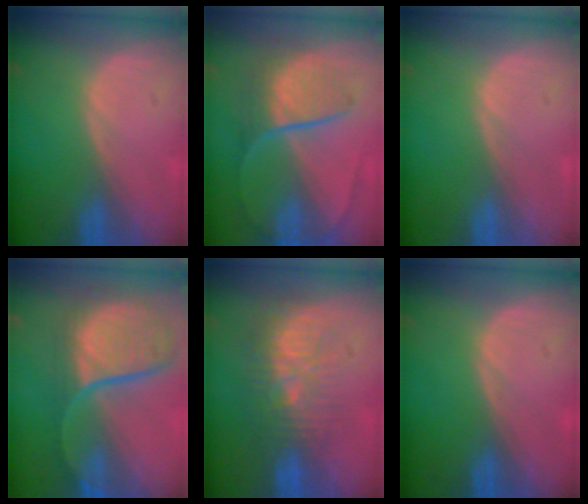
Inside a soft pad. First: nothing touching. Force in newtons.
{"total": 8.5, "press": 7.4, "slide": 4.1}
{"total": 0.0}
{"total": 11.4, "press": 10.0, "slide": 5.4}
{"total": 9.3, "press": 8.5, "slide": 3.6}
{"total": 0.0}